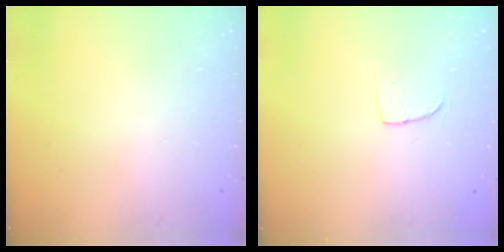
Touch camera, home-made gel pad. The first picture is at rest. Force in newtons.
{"total": 3.8, "press": 3.8, "slide": 0.4}